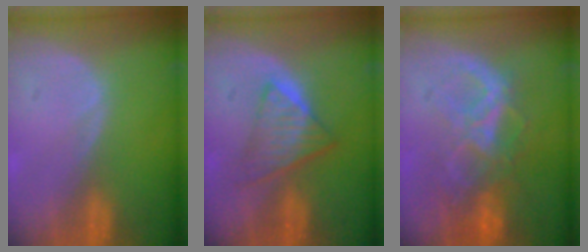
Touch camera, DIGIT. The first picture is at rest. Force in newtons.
{"total": 6.3, "press": 5.5, "slide": 3.0}
{"total": 8.6, "press": 7.5, "slide": 4.2}